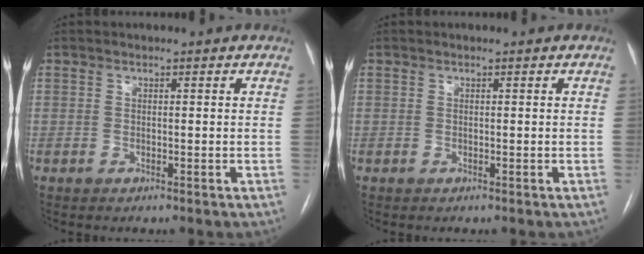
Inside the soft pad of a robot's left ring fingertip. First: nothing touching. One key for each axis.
{"total": 0.0}